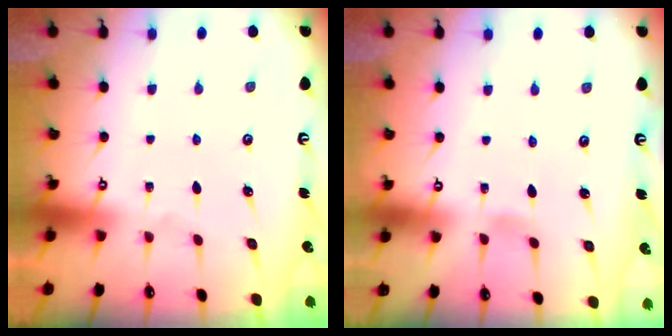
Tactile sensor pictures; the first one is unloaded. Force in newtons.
{"total": 2.7, "press": 2.7, "slide": 0.3}